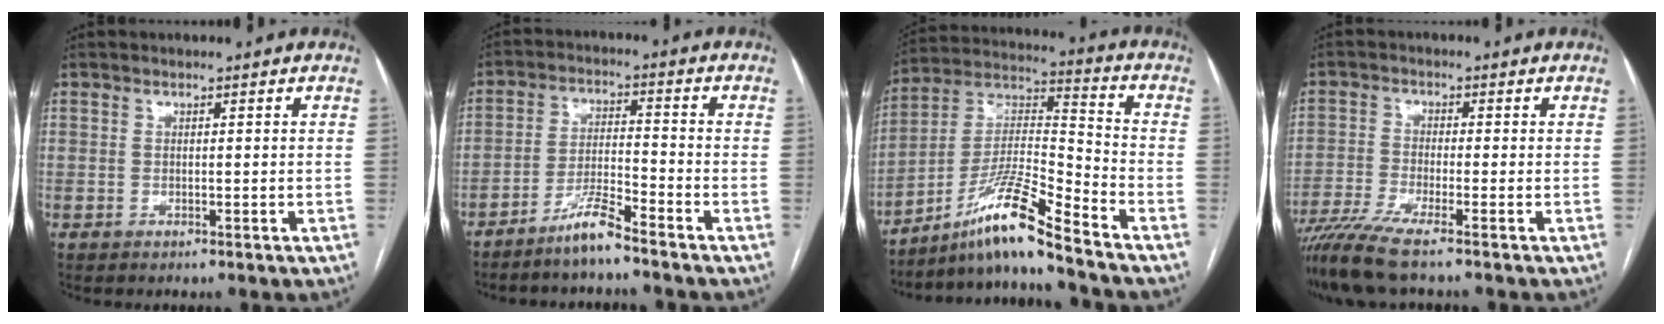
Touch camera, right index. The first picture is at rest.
{"total": 5.7, "force": [-4.7, -0.2, 3.2], "torque": [-0.060, -0.014, -0.096]}
{"total": 12.7, "force": [-9.8, -1.0, 8.0], "torque": [-0.157, 0.008, -0.179]}
{"total": 7.7, "force": [-6.2, -0.7, 4.6], "torque": [-0.080, -0.017, -0.111]}